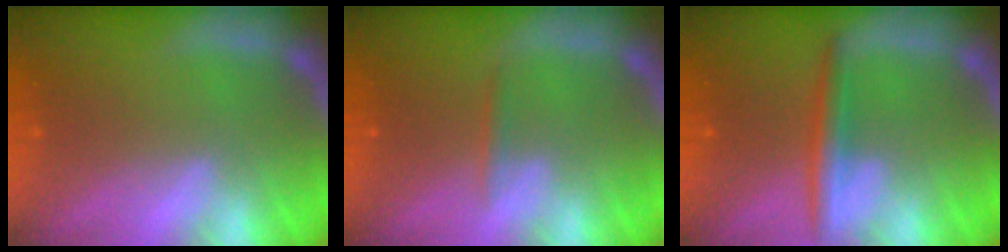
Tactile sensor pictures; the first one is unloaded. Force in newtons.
{"total": 0.9}
{"total": 3.0}